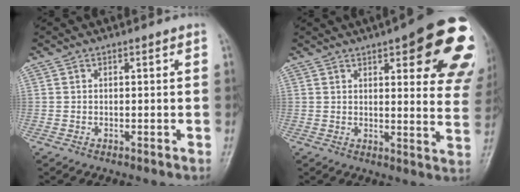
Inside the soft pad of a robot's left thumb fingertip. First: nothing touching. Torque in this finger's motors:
{"motor_torque": [0.84, 0.64, 1.38, -0.86, 0.13]}